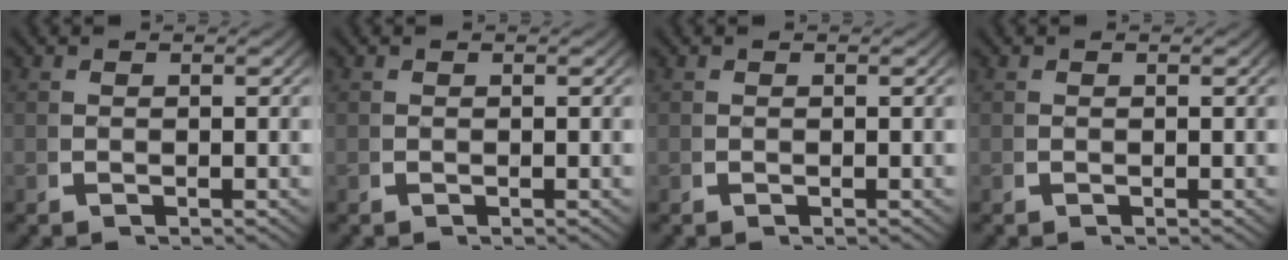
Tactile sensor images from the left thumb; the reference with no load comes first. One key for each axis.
{"total": 0.0}
{"total": 0.0}
{"total": 0.0}